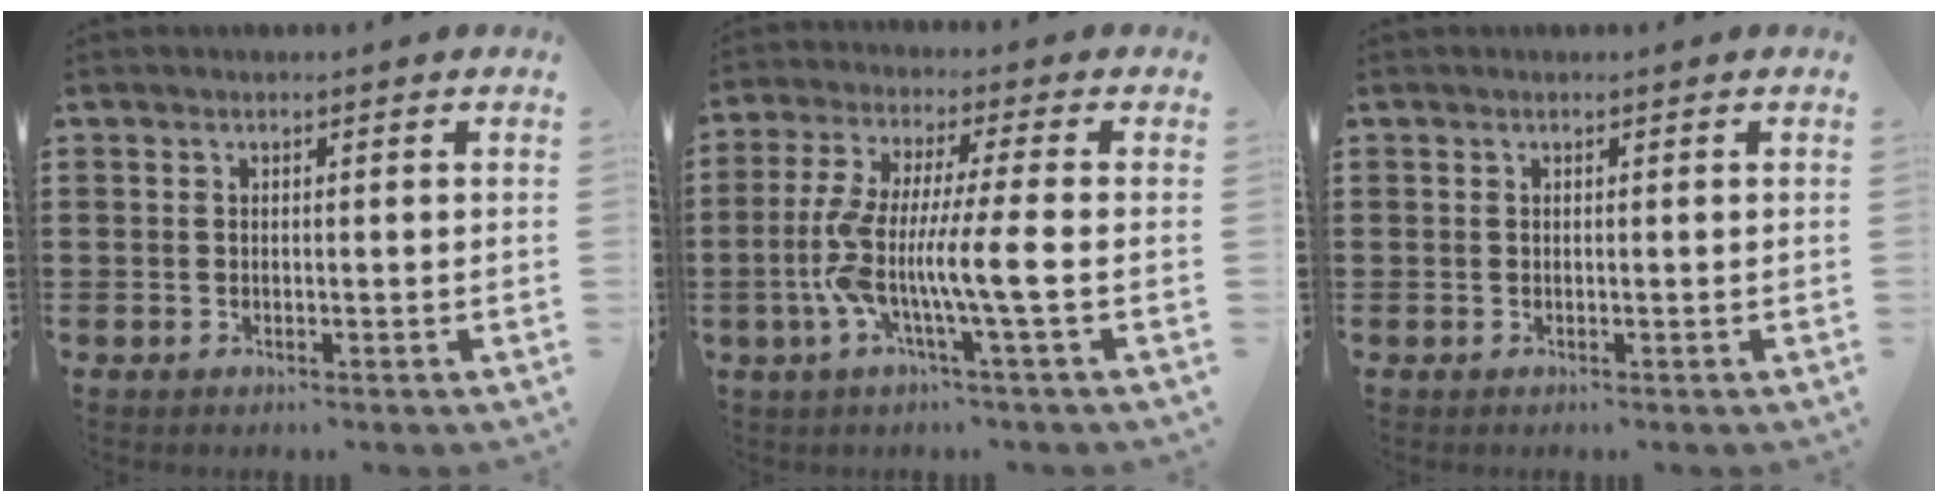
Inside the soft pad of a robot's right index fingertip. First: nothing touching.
{"total": 10.3, "force": [-2.7, 0.5, 9.9], "torque": [-0.215, -0.017, -0.061]}
{"total": 0.0}